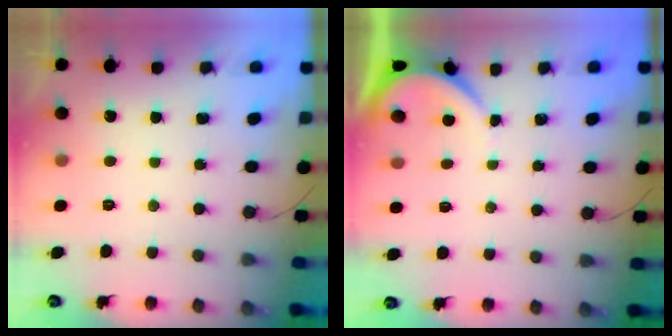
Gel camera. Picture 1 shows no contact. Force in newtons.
{"total": 2.9, "press": 2.8, "slide": 0.3}